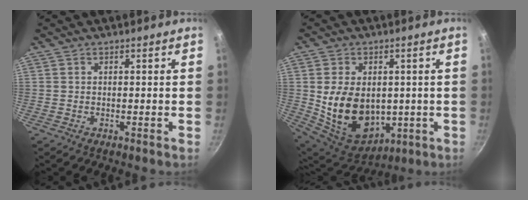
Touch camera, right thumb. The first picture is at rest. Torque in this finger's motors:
{"motor_torque": [-0.35, 1.29, 0.82, 1.07, 0.11]}